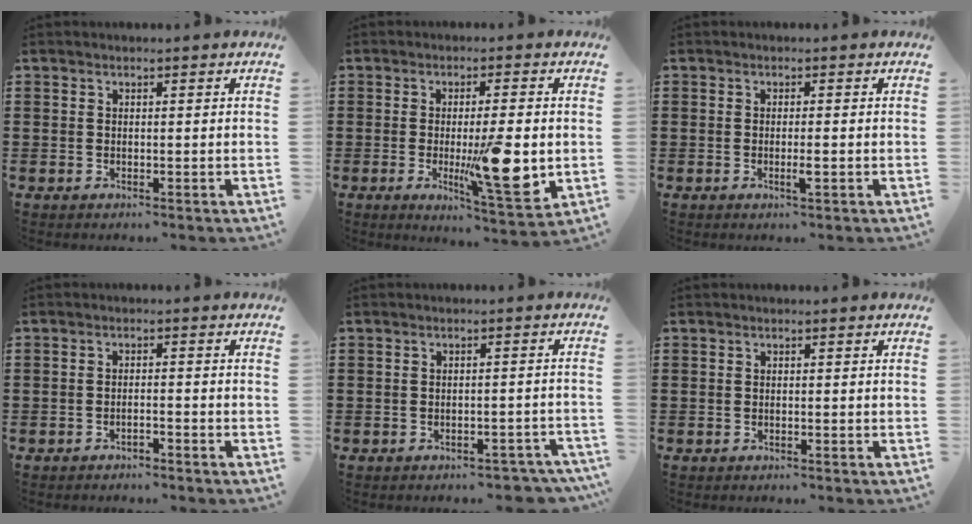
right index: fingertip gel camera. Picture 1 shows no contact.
{"total": 11.0, "force": [-1.5, 2.6, 10.6], "torque": [-0.171, -0.017, -0.021]}
{"total": 1.9, "force": [-0.6, 0.1, 1.8], "torque": [-0.031, -0.001, -0.011]}
{"total": 1.4, "force": [-1.4, 0.0, 0.2], "torque": [-0.007, 0.004, -0.028]}
{"total": 2.6, "force": [-2.5, 0.3, 0.5], "torque": [-0.012, -0.001, -0.052]}
{"total": 0.0}